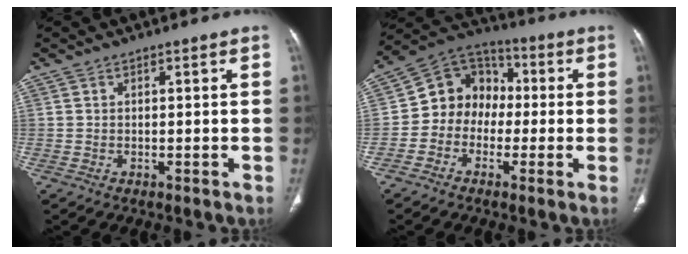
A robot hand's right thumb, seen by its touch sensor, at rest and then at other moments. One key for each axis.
{"total": 10.8, "fx": -1.3, "fy": 9.5, "fz": 5.1, "tx": -0.042, "ty": 0.039, "tz": -0.042}